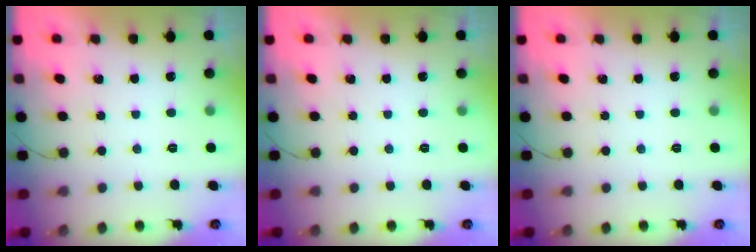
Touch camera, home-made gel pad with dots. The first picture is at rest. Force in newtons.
{"total": 0.0}
{"total": 0.0}